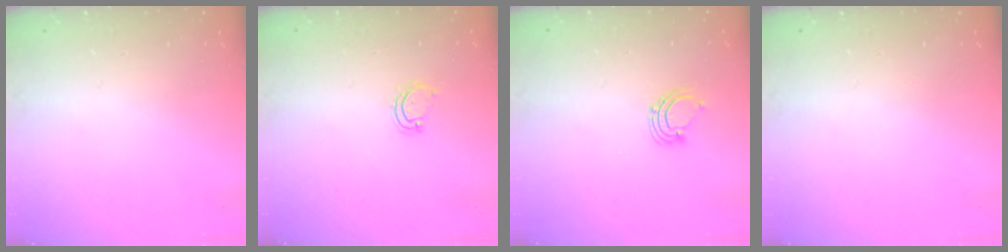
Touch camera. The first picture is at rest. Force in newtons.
{"total": 2.8, "press": 2.8, "slide": 0.3}
{"total": 2.9, "press": 2.9, "slide": 0.2}
{"total": 0.0}